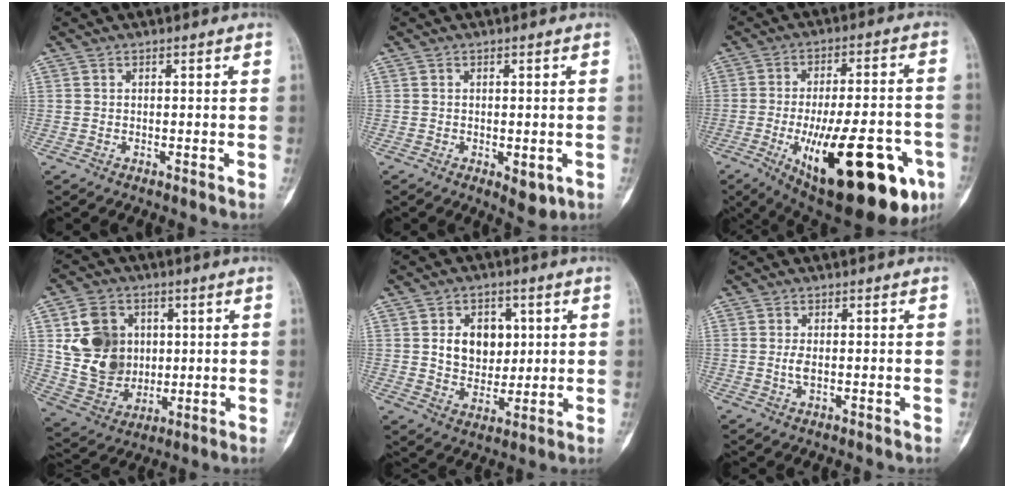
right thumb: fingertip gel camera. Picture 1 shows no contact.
{"total": 3.8, "force": [-1.1, 1.8, 3.1], "torque": [-0.028, -0.003, -0.008]}
{"total": 27.4, "force": [-10.3, 9.7, 23.4], "torque": [-0.296, 0.012, -0.133]}
{"total": 14.6, "force": [2.8, 12.1, 7.6], "torque": [-0.102, -0.006, 0.067]}
{"total": 9.7, "force": [2.1, 7.3, 6.1], "torque": [-0.051, -0.008, 0.042]}
{"total": 1.8, "force": [0.0, 0.8, 1.6], "torque": [-0.036, -0.003, 0.001]}